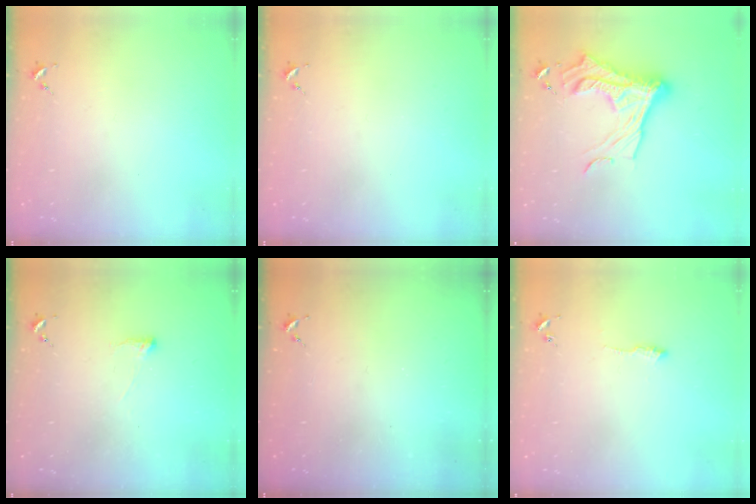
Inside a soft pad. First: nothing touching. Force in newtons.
{"total": 0.0}
{"total": 20.4, "press": 20.4, "slide": 1.5}
{"total": 3.6, "press": 3.6, "slide": 0.5}
{"total": 0.0}
{"total": 5.3, "press": 5.3, "slide": 0.6}